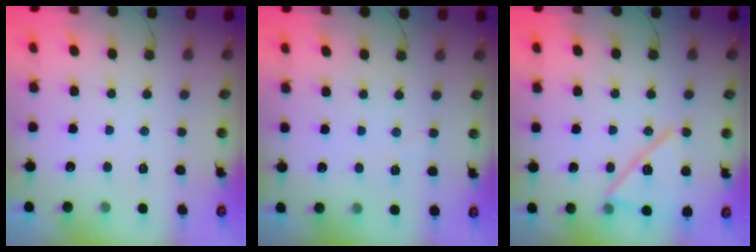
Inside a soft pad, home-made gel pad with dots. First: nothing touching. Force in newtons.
{"total": 2.6, "press": 2.5, "slide": 0.8}
{"total": 14.7, "press": 14.7, "slide": 0.5}